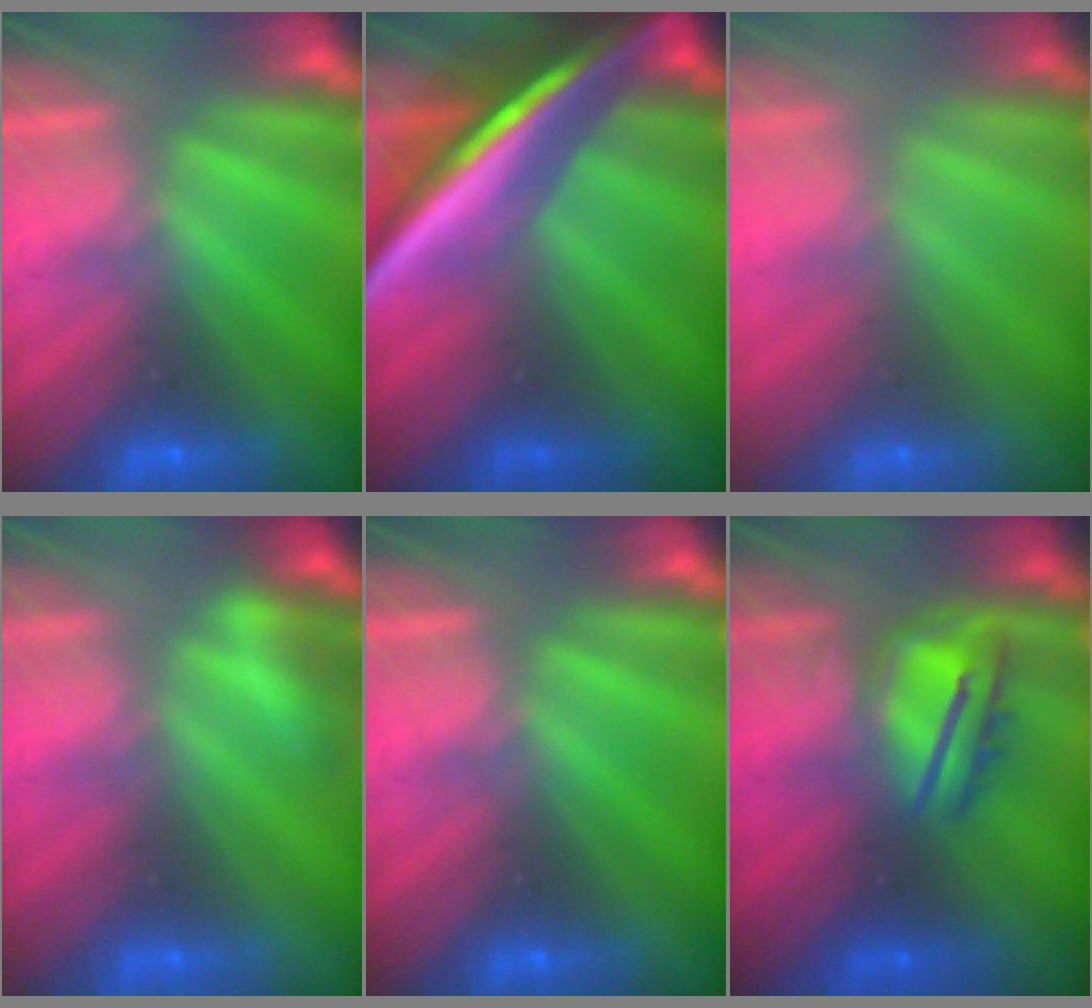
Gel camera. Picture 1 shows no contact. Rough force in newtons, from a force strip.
{"total": 7.5}
{"total": 2.3}
{"total": 2.8}
{"total": 0.0}
{"total": 3.8}